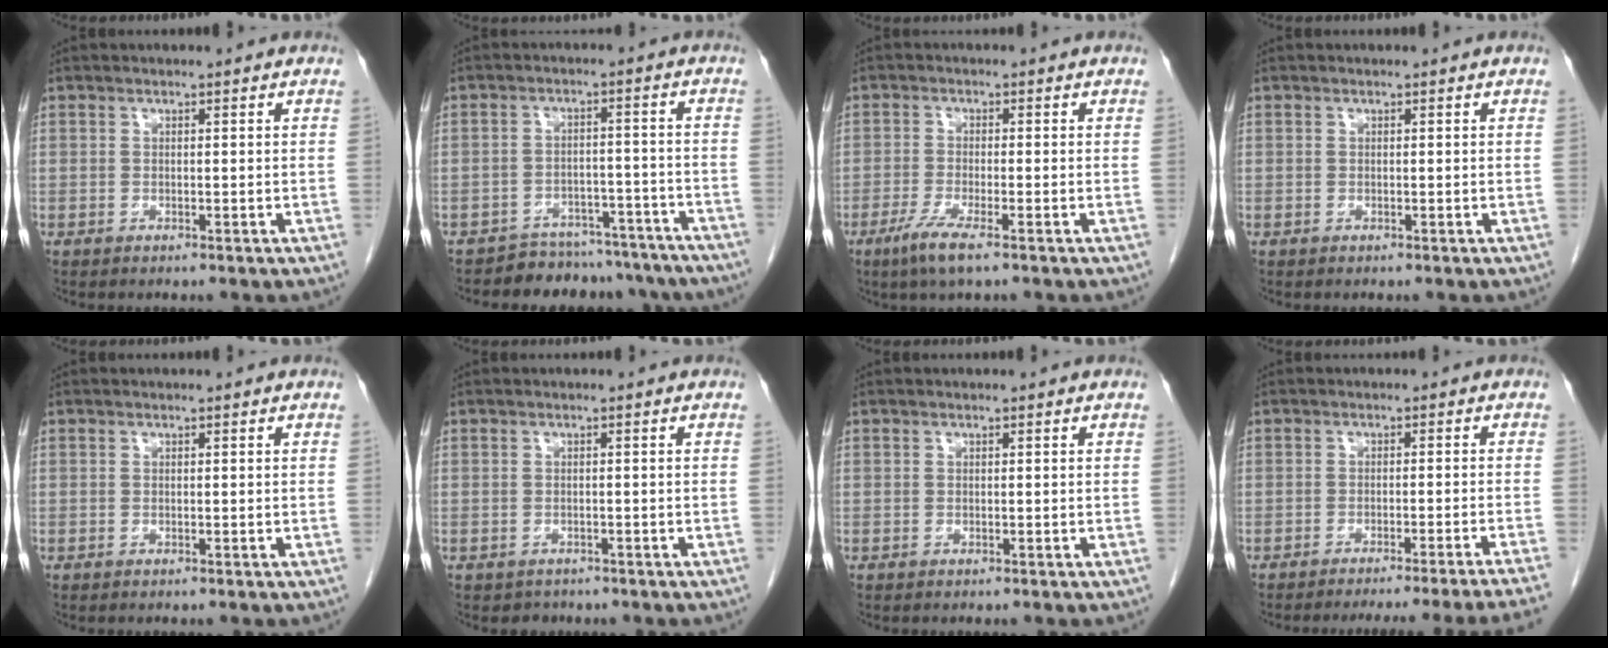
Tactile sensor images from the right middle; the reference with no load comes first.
{"total": 11.3, "force": [-10.1, 4.9, 0.9], "torque": [0.013, 0.035, -0.119]}
{"total": 4.6, "force": [-2.8, 0.3, 3.6], "torque": [-0.078, -0.013, -0.055]}
{"total": 0.0}
{"total": 0.0}
{"total": 1.6, "force": [-1.2, 1.0, -0.1], "torque": [-0.007, 0.002, -0.017]}
{"total": 0.0}
{"total": 17.1, "force": [-15.7, -2.7, 6.2], "torque": [-0.043, -0.029, -0.192]}